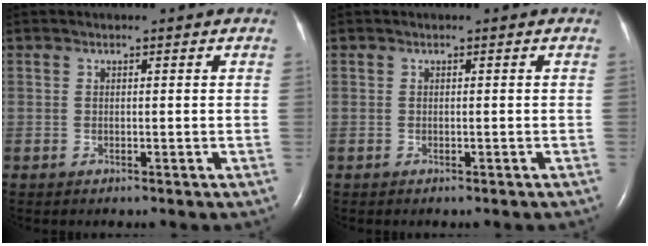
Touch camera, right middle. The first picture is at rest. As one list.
[{"total": 0.0}]